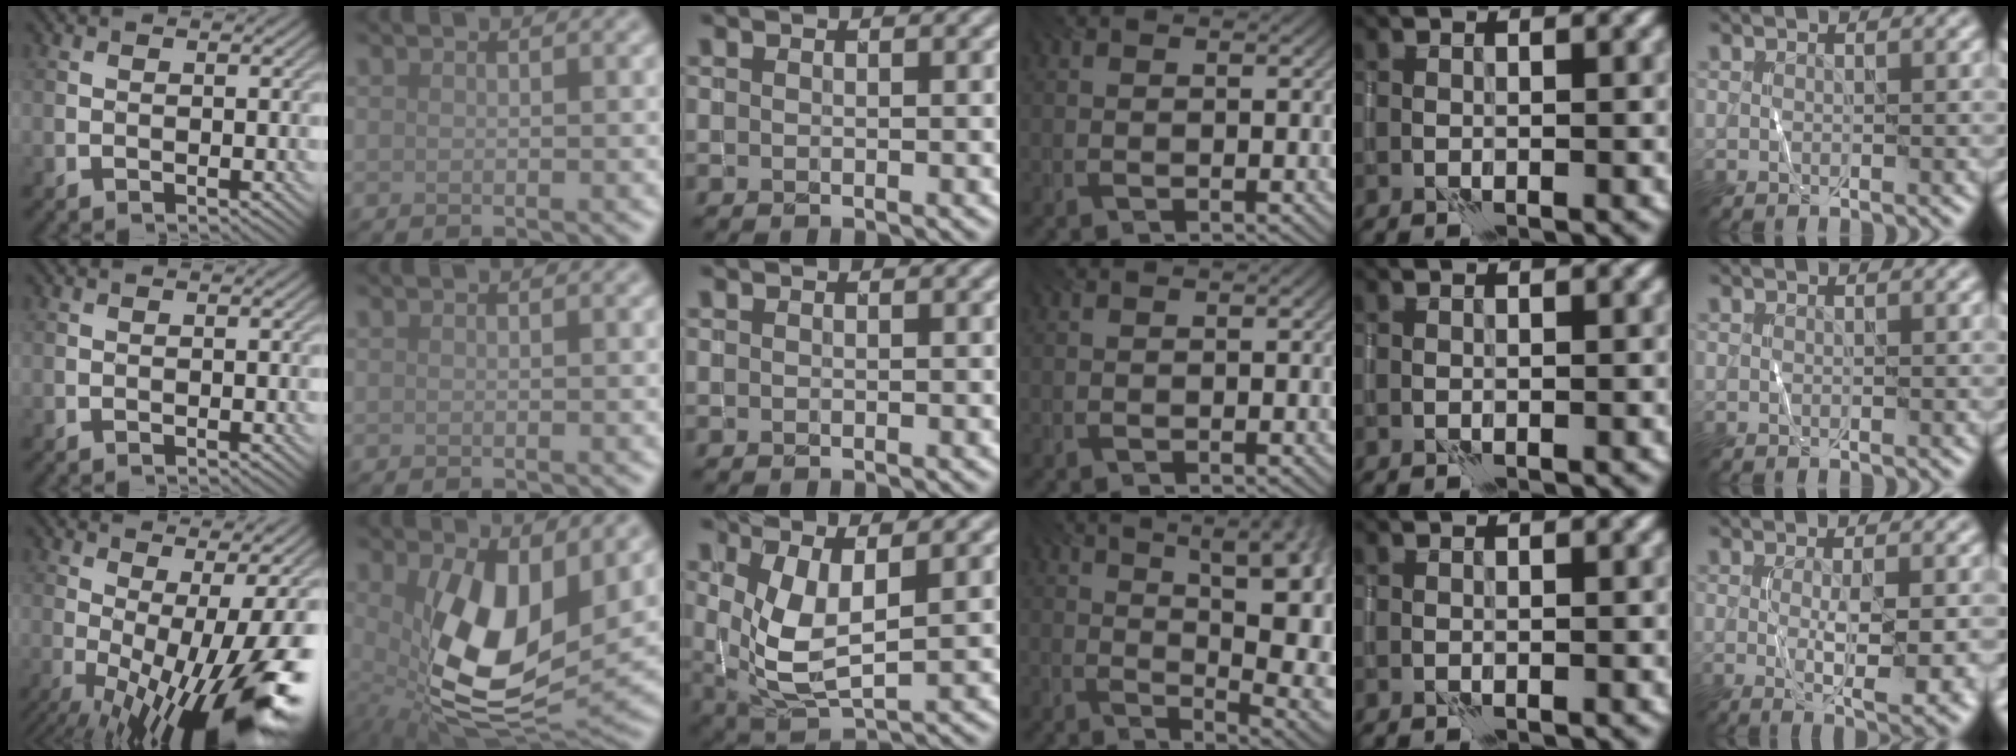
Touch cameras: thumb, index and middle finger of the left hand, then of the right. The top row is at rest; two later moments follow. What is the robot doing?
{"motion": "wrap", "object": "thread"}